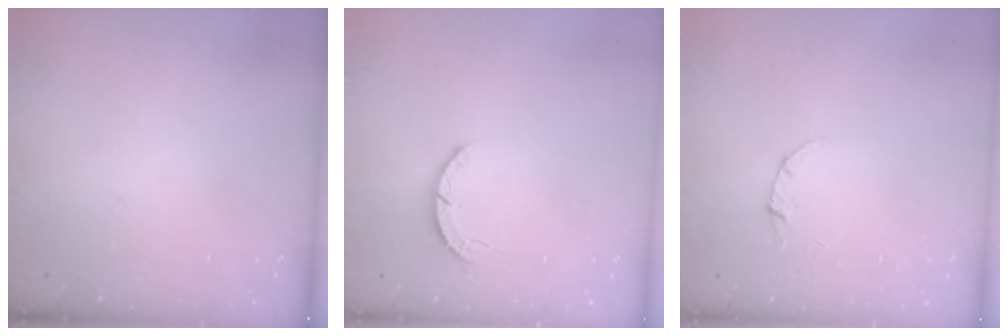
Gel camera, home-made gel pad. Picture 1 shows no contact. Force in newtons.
{"total": 2.8, "press": 2.8, "slide": 0.4}
{"total": 3.3, "press": 3.2, "slide": 0.3}